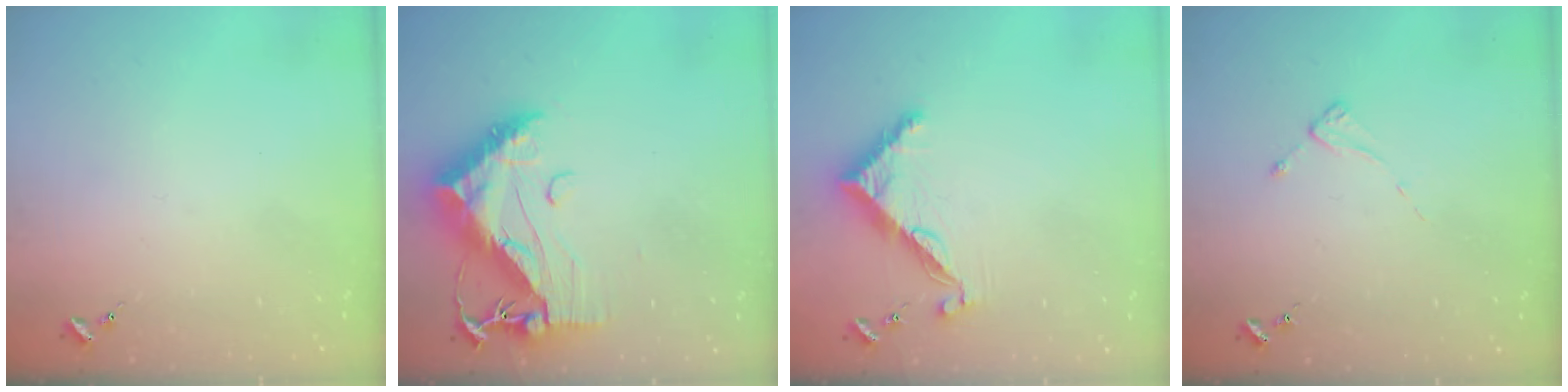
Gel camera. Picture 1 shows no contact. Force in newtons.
{"total": 19.1, "press": 19.0, "slide": 1.6}
{"total": 7.9, "press": 7.9, "slide": 0.1}
{"total": 2.0, "press": 2.0, "slide": 0.3}